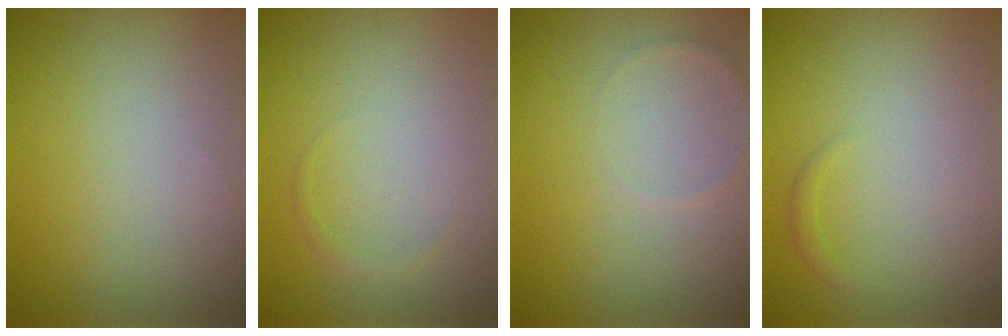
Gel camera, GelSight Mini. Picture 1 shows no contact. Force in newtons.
{"total": 0.7, "press": 0.7, "slide": 0.1}
{"total": 0.7, "press": 0.7, "slide": 0.0}
{"total": 0.7, "press": 0.7, "slide": 0.1}